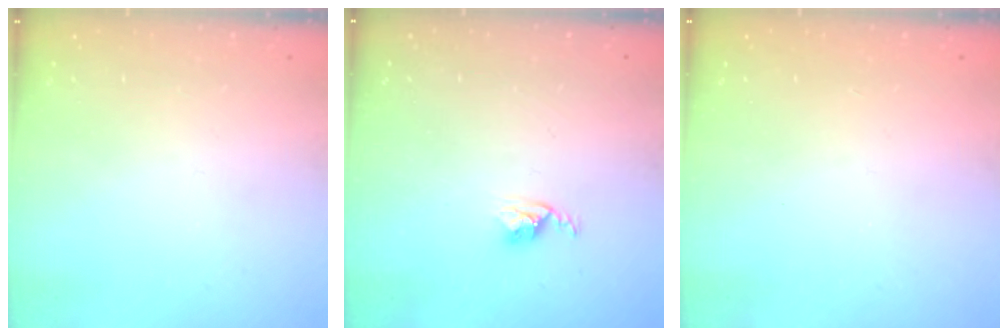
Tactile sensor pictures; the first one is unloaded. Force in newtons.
{"total": 2.9, "press": 2.9, "slide": 0.4}
{"total": 1.1, "press": 1.1, "slide": 0.1}